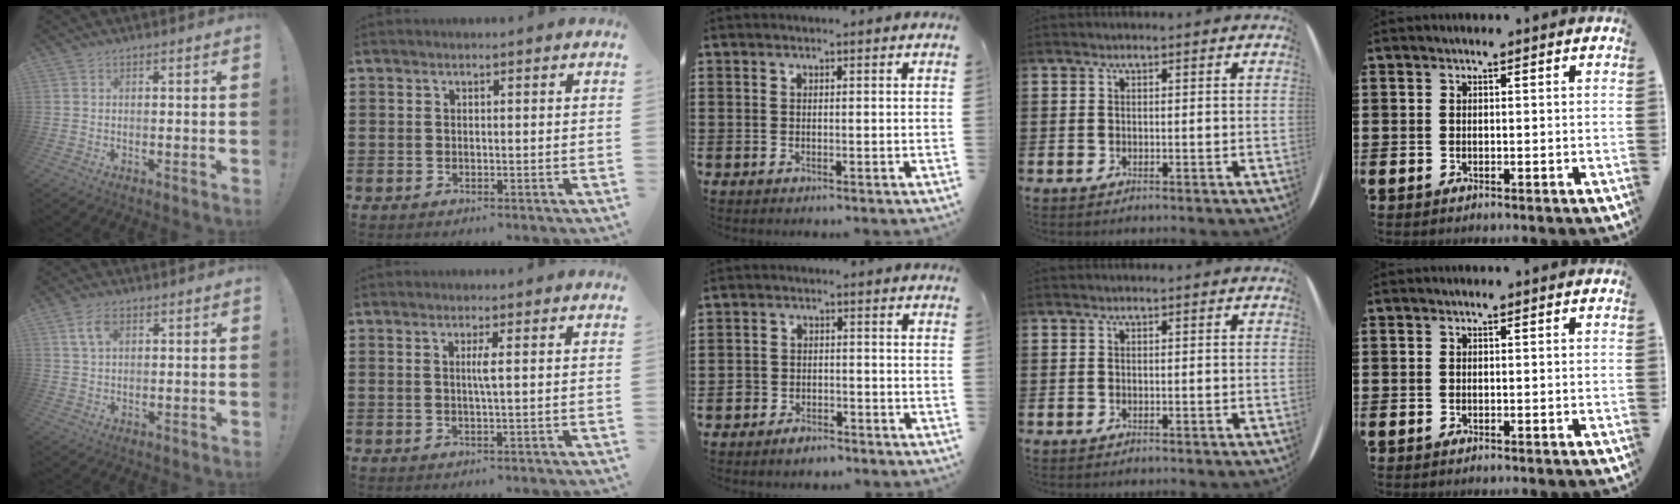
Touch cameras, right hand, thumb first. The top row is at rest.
{"thumb": {"total": 5.2, "force": [2.2, 3.0, 3.6], "torque": [-0.060, 0.000, 0.039]}, "index": {"total": 1.8, "force": [0.3, -0.3, 1.7], "torque": [-0.033, -0.003, 0.002]}, "middle": {"total": 2.5, "force": [-2.2, 1.1, 0.4], "torque": [-0.012, 0.007, -0.045]}}